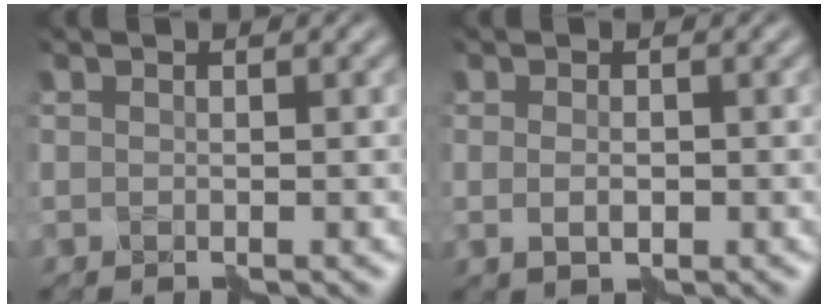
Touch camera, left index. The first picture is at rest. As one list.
[{"total": 1.4, "force": [-0.4, 0.7, 1.2], "torque": [-0.021, 0.000, -0.006]}]